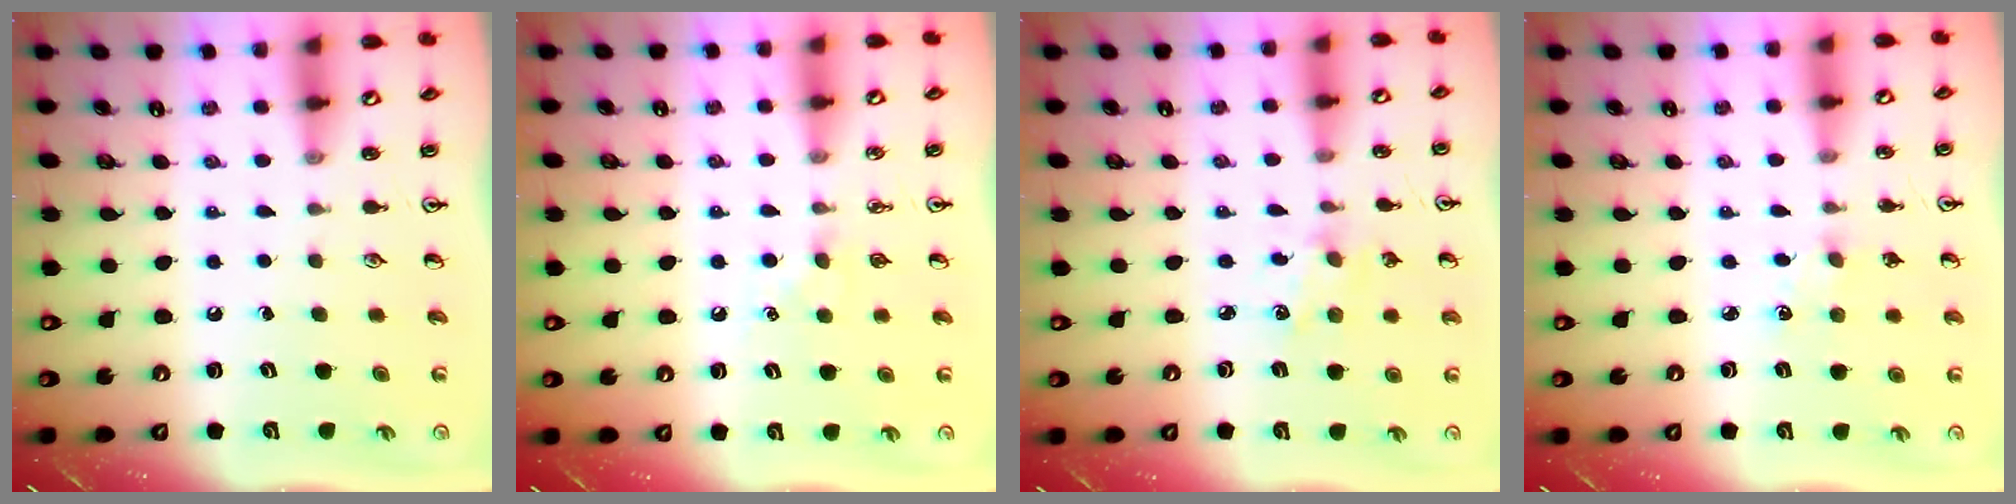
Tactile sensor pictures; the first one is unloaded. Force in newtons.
{"total": 4.7, "press": 4.6, "slide": 0.7}
{"total": 1.8, "press": 1.7, "slide": 0.3}
{"total": 3.3, "press": 3.3, "slide": 0.5}